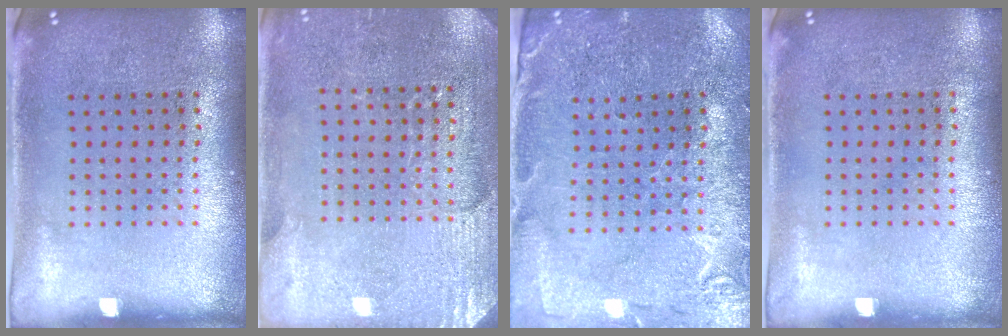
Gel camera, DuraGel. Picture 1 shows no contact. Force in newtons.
{"total": 2.9, "press": 2.9, "slide": 0.5}
{"total": 0.5, "press": 0.5, "slide": 0.2}
{"total": 0.0}